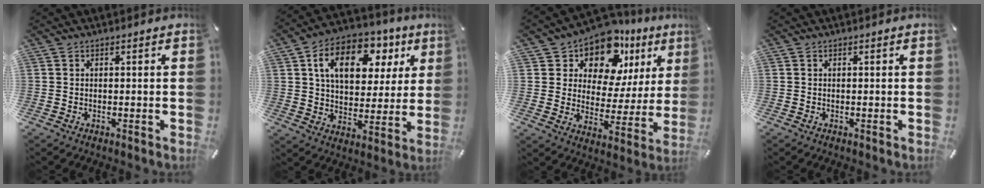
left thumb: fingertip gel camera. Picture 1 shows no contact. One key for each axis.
{"total": 14.9, "fx": 6.2, "fy": 10.1, "fz": 9.0, "tx": -0.140, "ty": -0.015, "tz": 0.109}
{"total": 13.1, "fx": 9.5, "fy": 7.5, "fz": 5.0, "tx": -0.090, "ty": -0.079, "tz": 0.170}
{"total": 0.0}